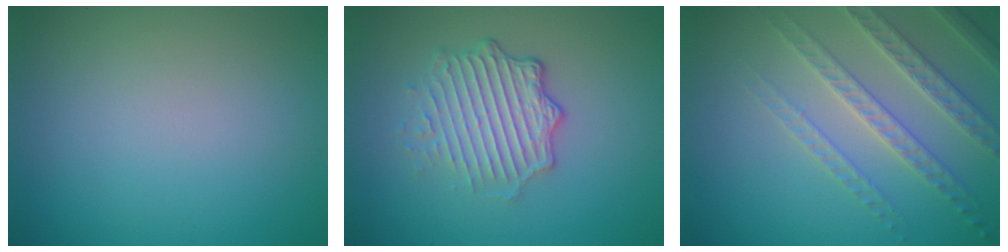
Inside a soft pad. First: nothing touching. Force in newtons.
{"total": 5.0, "press": 3.6, "slide": 3.5}
{"total": 3.9, "press": 3.7, "slide": 1.0}